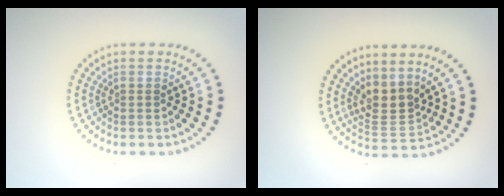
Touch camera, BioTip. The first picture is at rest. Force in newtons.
{"total": 2.9, "press": 2.3, "slide": 1.9}